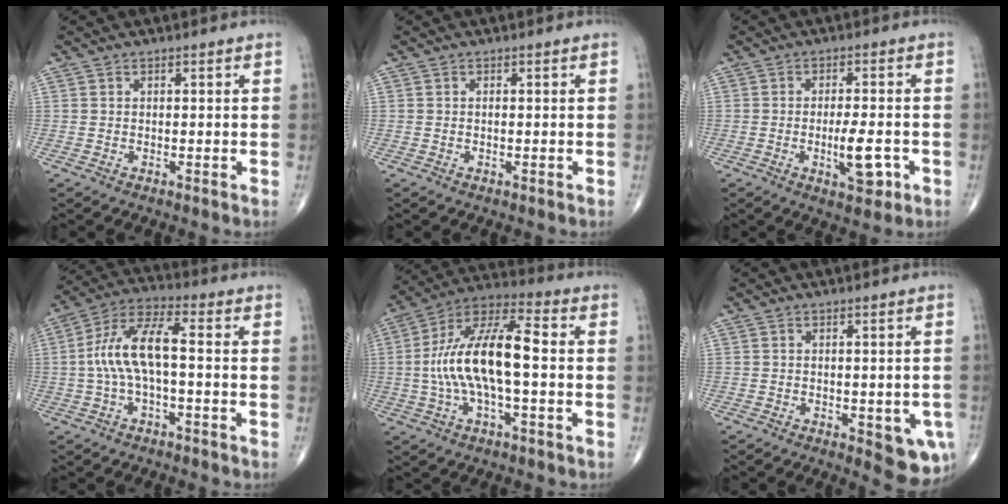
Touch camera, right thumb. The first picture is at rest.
{"total": 0.0}
{"total": 6.7, "force": [-2.0, 2.3, 6.0], "torque": [-0.088, 0.003, -0.025]}
{"total": 10.9, "force": [-0.6, 3.9, 10.1], "torque": [-0.216, 0.042, -0.015]}
{"total": 17.0, "force": [-0.6, 6.2, 15.8], "torque": [-0.311, 0.041, -0.017]}
{"total": 7.7, "force": [-2.4, 3.1, 6.7], "torque": [-0.059, -0.007, -0.023]}